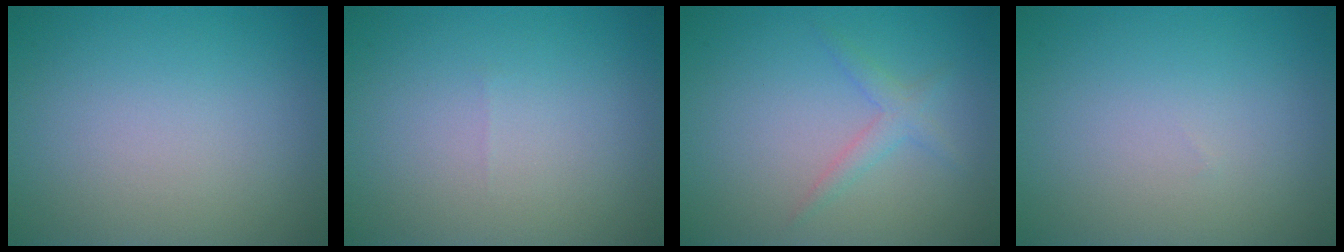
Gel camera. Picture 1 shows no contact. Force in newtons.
{"total": 0.0}
{"total": 1.7, "press": 1.7, "slide": 0.1}
{"total": 0.0}